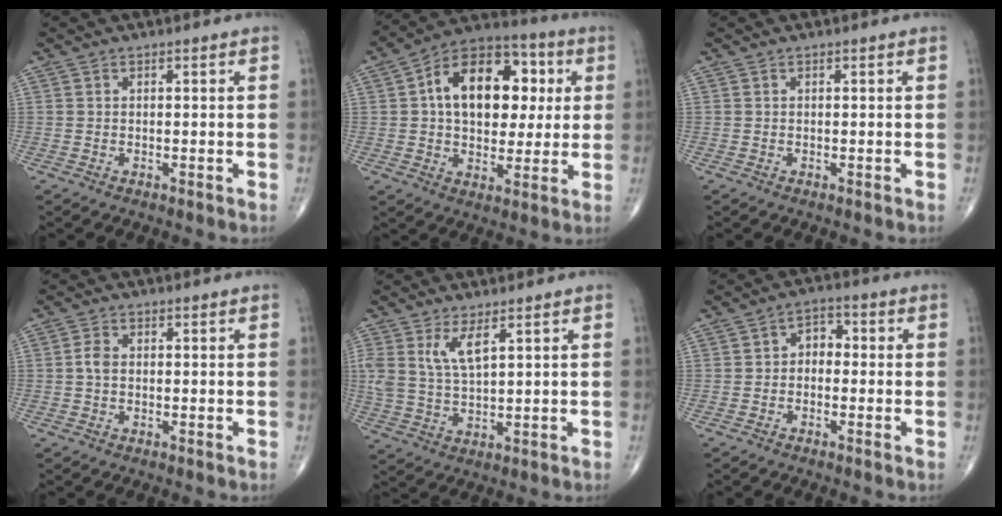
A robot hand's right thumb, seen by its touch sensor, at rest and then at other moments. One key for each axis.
{"total": 19.0, "fx": 3.7, "fy": 12.2, "fz": 14.1, "tx": -0.180, "ty": 0.017, "tz": 0.055}
{"total": 0.0}
{"total": 2.1, "fx": -0.1, "fy": 1.4, "fz": 1.6, "tx": -0.031, "ty": 0.003, "tz": -0.005}
{"total": 6.2, "fx": 3.1, "fy": 2.2, "fz": 4.9, "tx": -0.102, "ty": -0.015, "tz": 0.072}
{"total": 4.0, "fx": -0.4, "fy": 2.9, "fz": 2.6, "tx": -0.020, "ty": 0.018, "tz": -0.020}